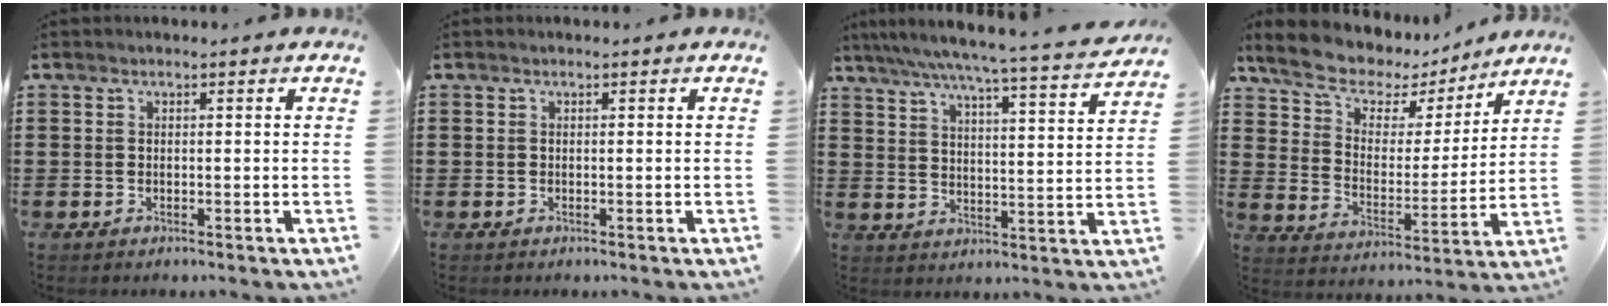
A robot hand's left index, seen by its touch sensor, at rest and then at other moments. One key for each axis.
{"total": 0.0}
{"total": 5.9, "fx": 5.1, "fy": -0.9, "fz": 2.8, "tx": -0.076, "ty": -0.043, "tz": 0.079}
{"total": 7.9, "fx": 6.5, "fy": 3.8, "fz": 2.5, "tx": -0.084, "ty": -0.033, "tz": 0.115}